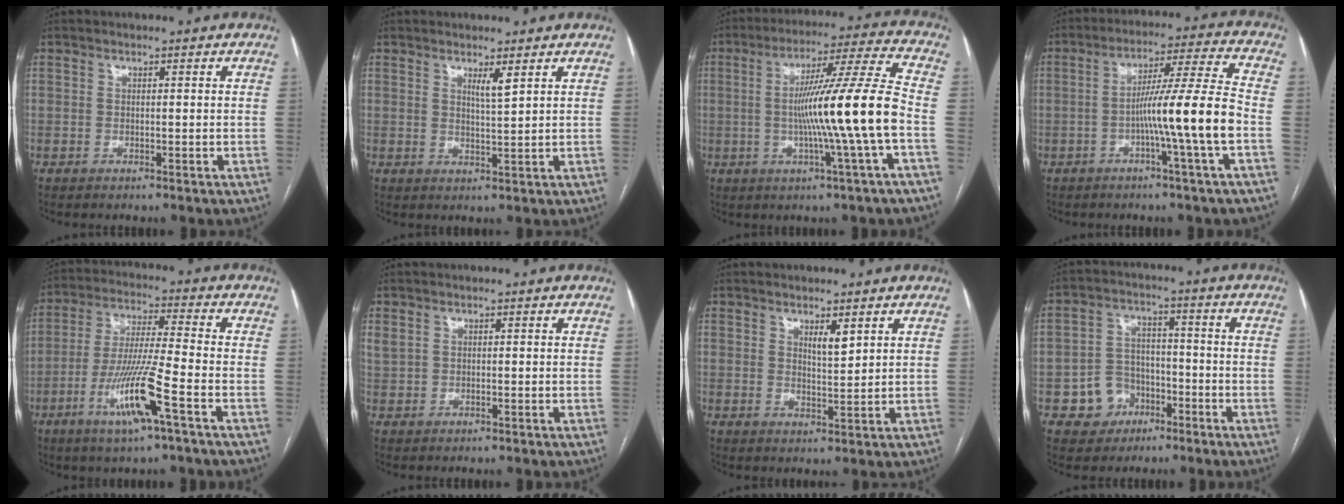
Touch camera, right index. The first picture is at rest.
{"total": 2.3, "force": [1.4, -0.2, 1.8], "torque": [-0.034, -0.008, 0.027]}
{"total": 14.9, "force": [-2.4, -2.2, 14.6], "torque": [-0.240, 0.002, -0.044]}
{"total": 11.5, "force": [-3.2, -2.1, 10.8], "torque": [-0.179, 0.009, -0.056]}
{"total": 11.8, "force": [-5.2, -0.1, 10.6], "torque": [-0.209, -0.014, -0.100]}
{"total": 1.2, "force": [0.7, 0.7, 0.6], "torque": [-0.019, 0.012, 0.021]}
{"total": 2.8, "force": [1.7, 0.6, 2.1], "torque": [-0.039, -0.006, 0.034]}
{"total": 6.9, "force": [-3.2, 6.0, 1.5], "torque": [-0.027, 0.019, -0.042]}